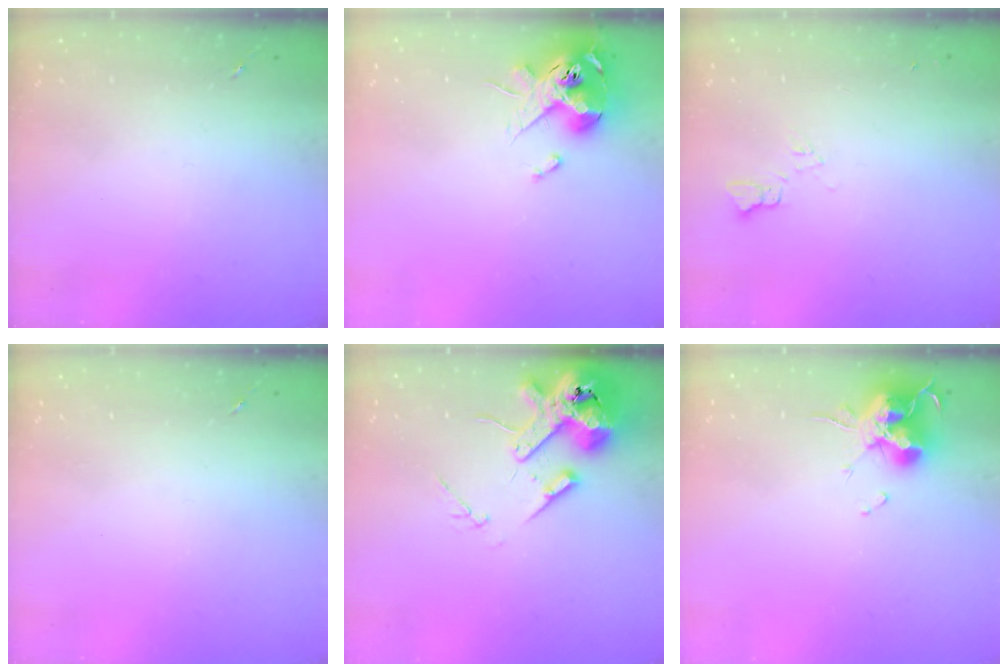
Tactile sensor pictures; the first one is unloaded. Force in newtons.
{"total": 13.4, "press": 13.3, "slide": 1.4}
{"total": 5.3, "press": 5.3, "slide": 0.4}
{"total": 0.0}
{"total": 14.6, "press": 14.4, "slide": 2.5}
{"total": 15.2, "press": 15.1, "slide": 2.0}